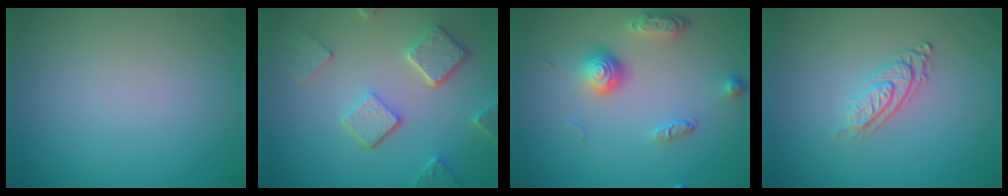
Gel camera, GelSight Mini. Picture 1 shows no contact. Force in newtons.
{"total": 5.2, "press": 3.9, "slide": 3.4}
{"total": 3.7, "press": 2.8, "slide": 2.5}
{"total": 2.9, "press": 1.9, "slide": 2.1}